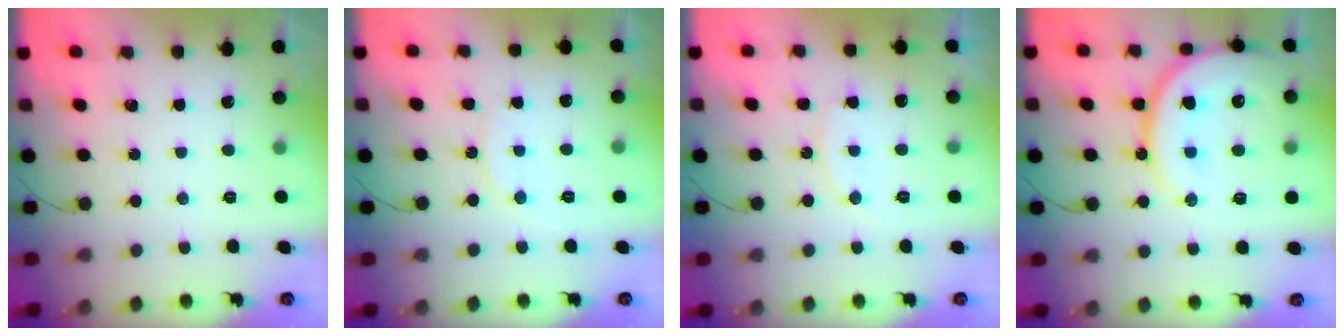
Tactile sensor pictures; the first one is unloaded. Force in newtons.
{"total": 8.6, "press": 8.6, "slide": 0.2}
{"total": 7.7, "press": 7.7, "slide": 0.4}
{"total": 18.3, "press": 18.2, "slide": 1.8}